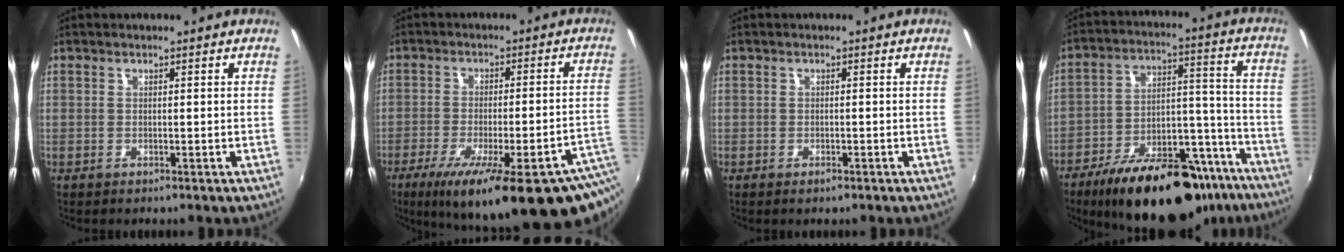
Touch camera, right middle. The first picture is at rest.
{"total": 26.2, "force": [-15.7, 4.8, 20.4], "torque": [-0.294, -0.058, -0.208]}
{"total": 1.2, "force": [-0.9, 0.6, 0.6], "torque": [-0.011, -0.002, -0.014]}
{"total": 27.2, "force": [-19.6, 11.1, 15.3], "torque": [-0.234, 0.024, -0.268]}